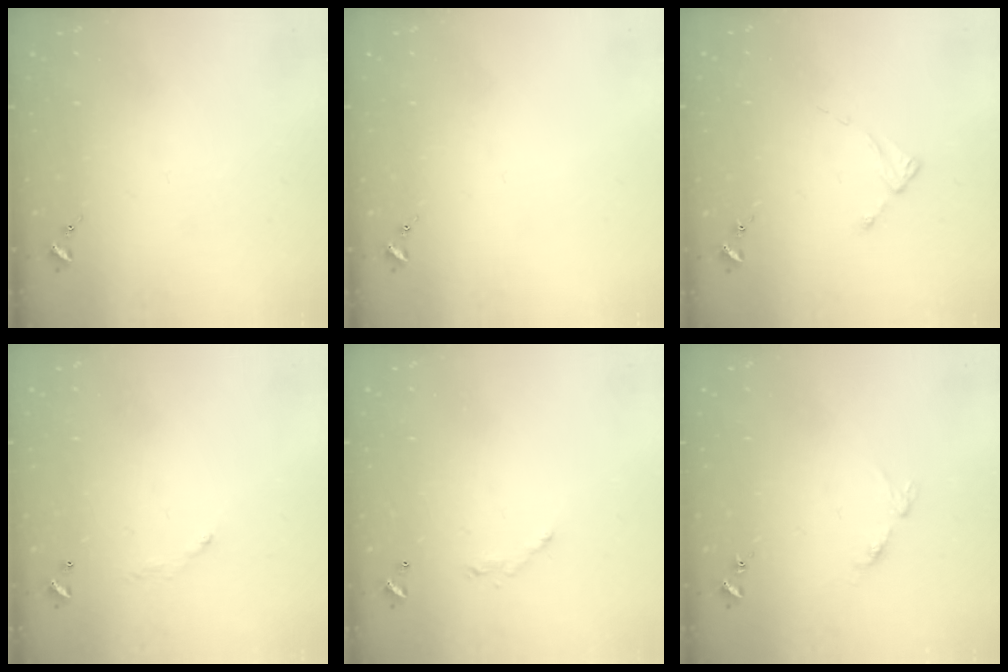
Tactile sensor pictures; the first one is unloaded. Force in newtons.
{"total": 0.0}
{"total": 2.3, "press": 2.3, "slide": 0.3}
{"total": 4.0, "press": 4.0, "slide": 0.2}
{"total": 6.0, "press": 6.0, "slide": 0.4}
{"total": 7.8, "press": 7.8, "slide": 0.6}